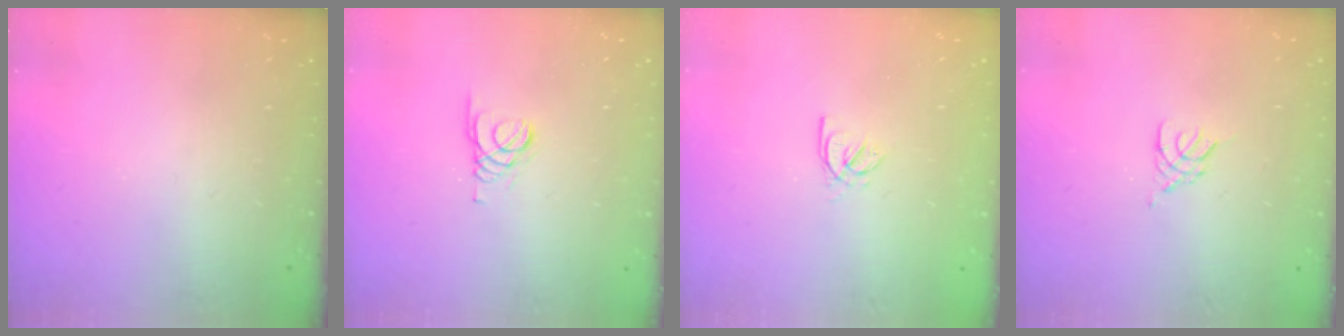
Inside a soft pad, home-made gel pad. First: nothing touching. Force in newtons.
{"total": 1.6, "press": 1.5, "slide": 0.2}
{"total": 2.0, "press": 2.0, "slide": 0.4}
{"total": 2.4, "press": 2.3, "slide": 0.5}